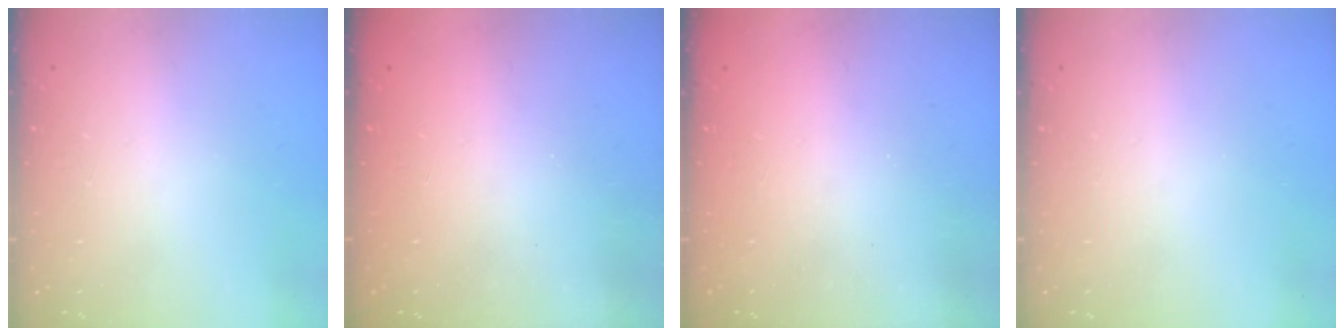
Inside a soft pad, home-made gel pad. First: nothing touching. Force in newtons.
{"total": 2.1, "press": 2.0, "slide": 0.7}
{"total": 2.4, "press": 2.3, "slide": 0.8}
{"total": 0.0}